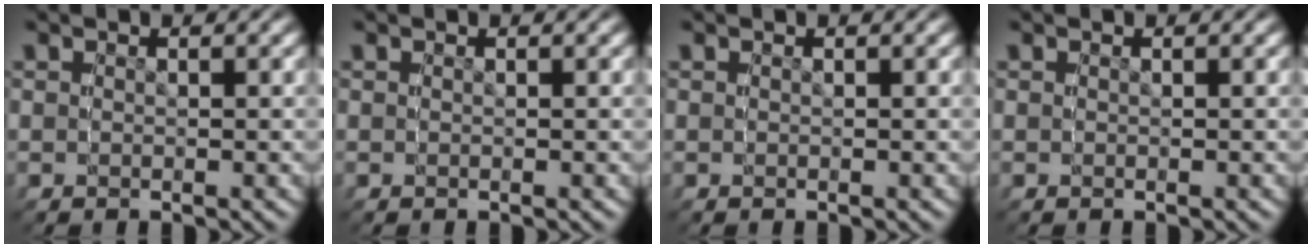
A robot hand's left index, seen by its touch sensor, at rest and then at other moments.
{"total": 0.0}
{"total": 0.0}
{"total": 0.0}